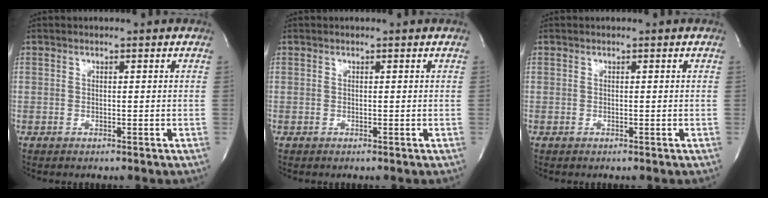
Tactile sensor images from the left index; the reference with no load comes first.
{"total": 0.0}
{"total": 0.0}